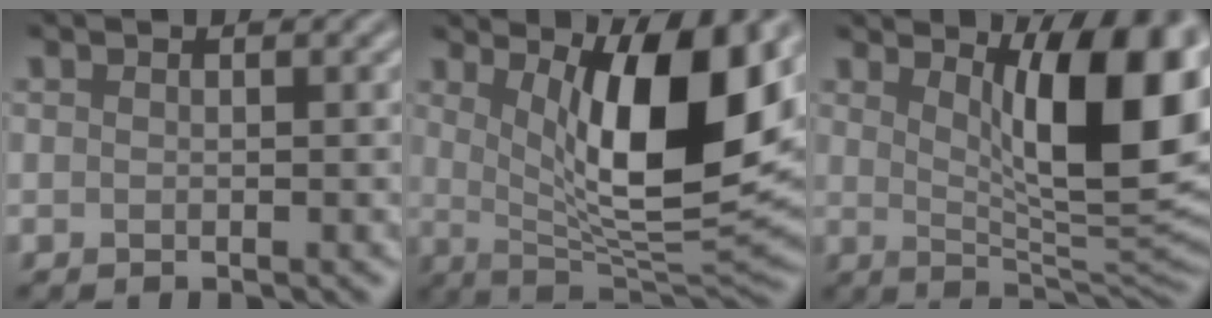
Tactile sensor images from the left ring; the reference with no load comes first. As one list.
[{"total": 11.5, "force": [3.2, 3.4, 10.5], "torque": [-0.150, -0.014, 0.060]}, {"total": 12.0, "force": [3.9, 3.5, 10.7], "torque": [-0.131, -0.005, 0.064]}]